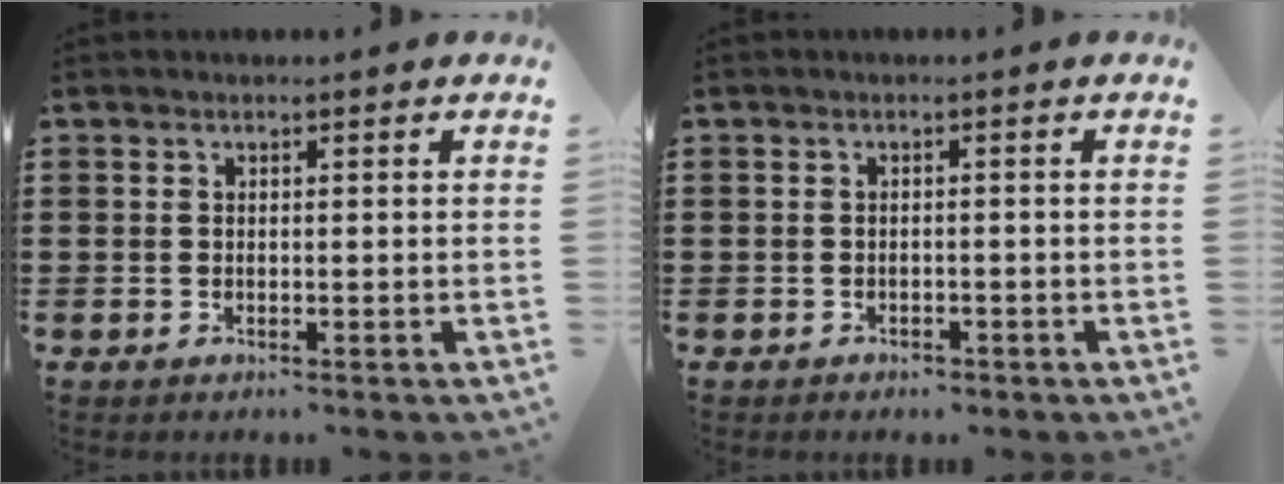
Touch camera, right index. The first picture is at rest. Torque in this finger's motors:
{"motor_torque": [0.43, 0.45, -0.01, -0.01]}